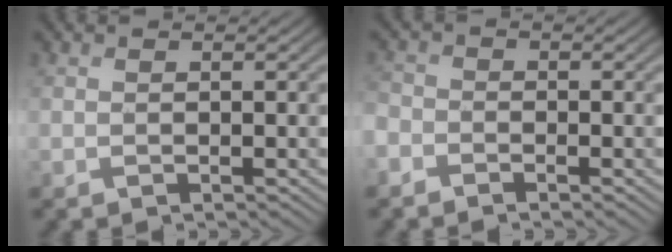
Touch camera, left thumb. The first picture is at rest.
{"total": 2.6, "force": [-1.9, 1.5, 0.8], "torque": [-0.022, -0.002, -0.054]}